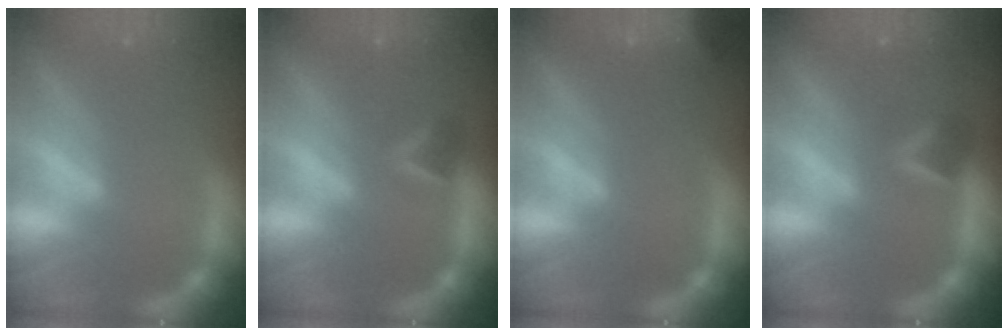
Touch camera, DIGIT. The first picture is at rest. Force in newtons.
{"total": 2.4}
{"total": 7.4}
{"total": 2.9}